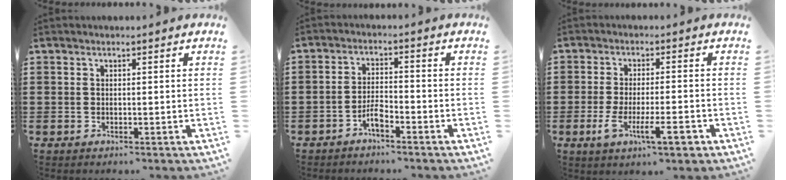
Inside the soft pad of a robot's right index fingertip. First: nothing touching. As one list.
[{"total": 3.3, "force": [-2.4, 0.8, 2.1], "torque": [-0.052, 0.003, -0.052]}, {"total": 7.2, "force": [-3.1, 2.0, 6.2], "torque": [-0.126, -0.012, -0.056]}]